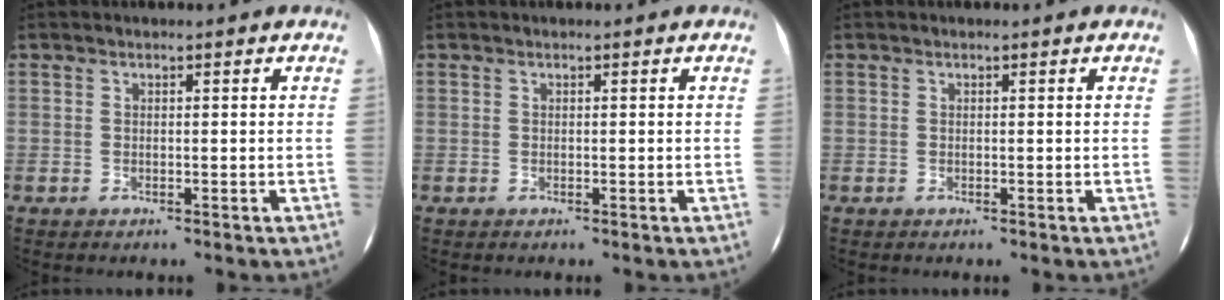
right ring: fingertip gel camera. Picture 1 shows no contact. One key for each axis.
{"total": 0.0}
{"total": 0.0}